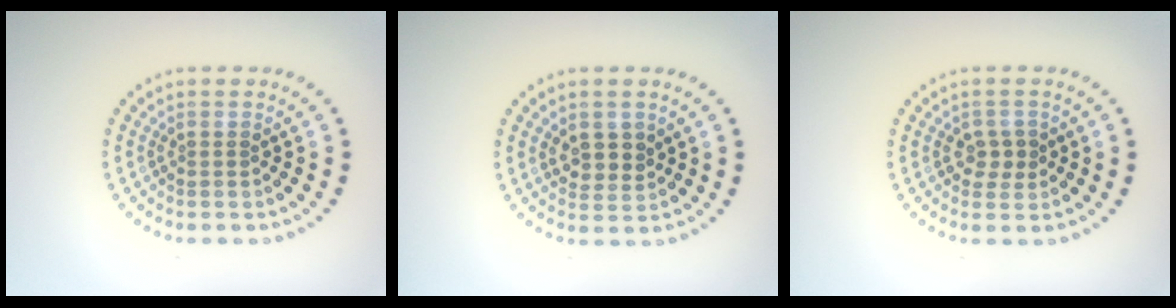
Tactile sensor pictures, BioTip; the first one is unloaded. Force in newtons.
{"total": 2.3, "press": 2.1, "slide": 0.8}
{"total": 1.9, "press": 1.8, "slide": 0.6}